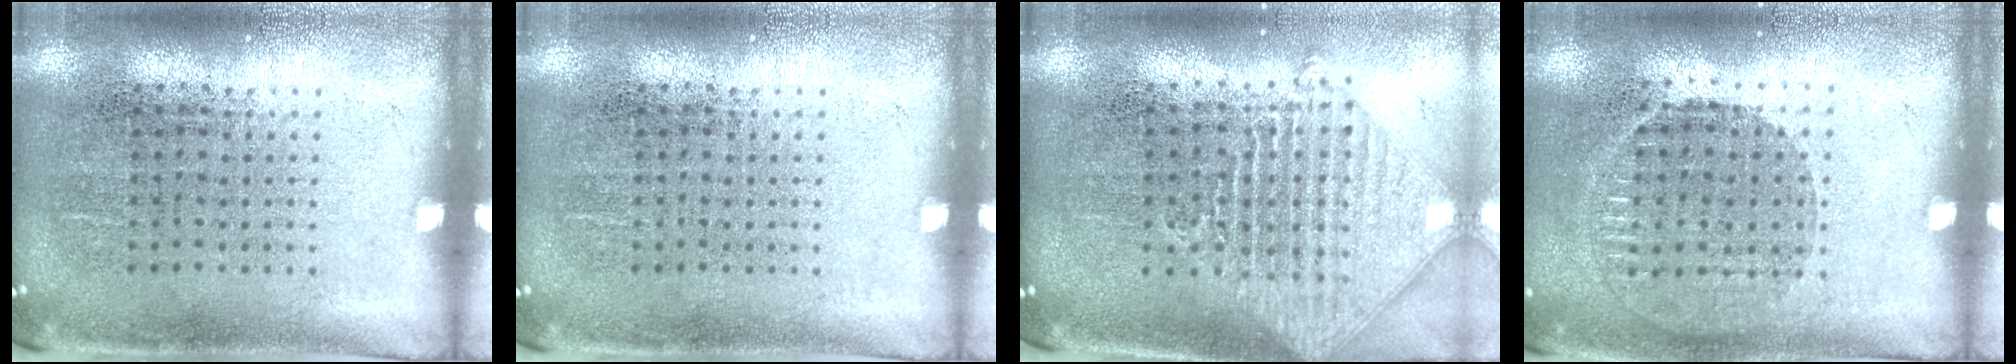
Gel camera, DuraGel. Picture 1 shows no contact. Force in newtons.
{"total": 0.0}
{"total": 1.6, "press": 1.4, "slide": 0.8}
{"total": 0.9, "press": 0.9, "slide": 0.2}